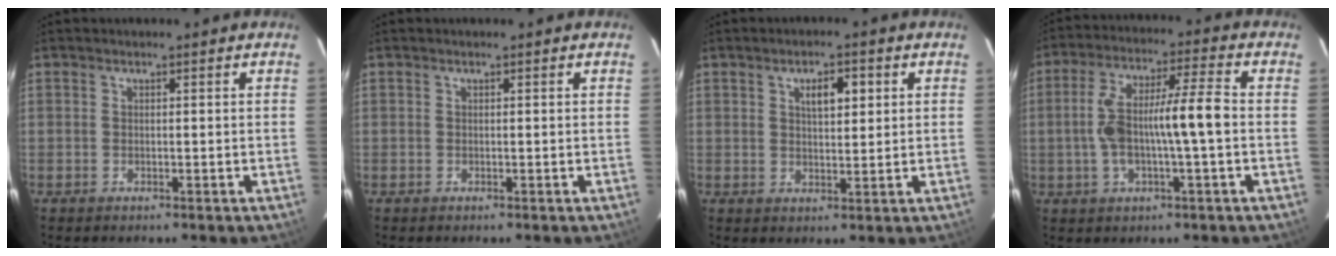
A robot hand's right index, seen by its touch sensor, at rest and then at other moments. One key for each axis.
{"total": 0.0}
{"total": 4.4, "fx": 1.7, "fy": 1.5, "fz": 3.8, "tx": -0.063, "ty": 0.006, "tz": 0.028}
{"total": 11.3, "fx": -0.9, "fy": 1.3, "fz": 11.2, "tx": -0.209, "ty": 0.023, "tz": -0.017}